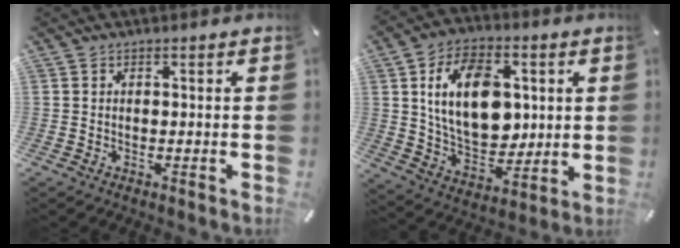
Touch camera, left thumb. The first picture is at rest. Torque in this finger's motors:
{"motor_torque": [2.46, 2.55, 1.48, -1.29, 0.45]}